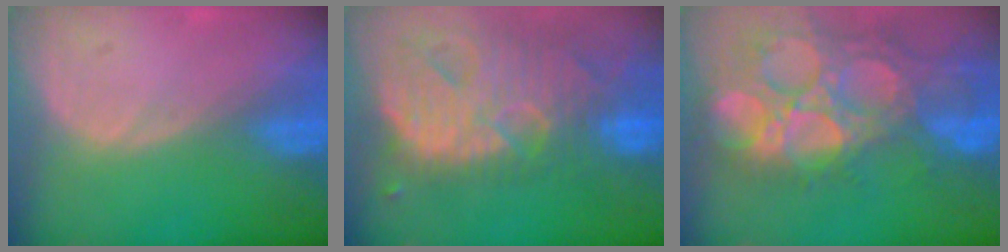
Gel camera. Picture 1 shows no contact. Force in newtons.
{"total": 13.9, "press": 11.7, "slide": 7.5}
{"total": 15.1, "press": 12.5, "slide": 8.5}